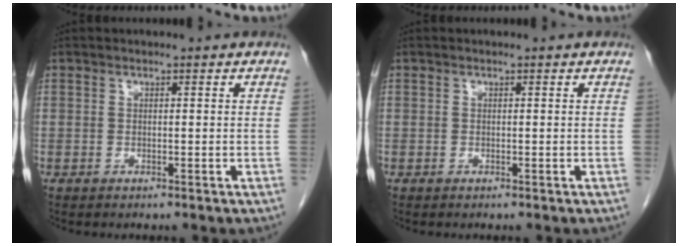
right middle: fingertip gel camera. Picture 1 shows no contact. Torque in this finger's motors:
{"motor_torque": [0.00, 0.00, 0.00, 0.00]}